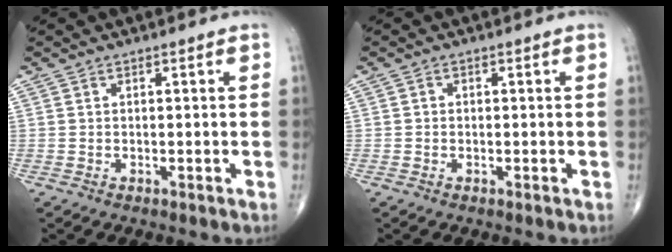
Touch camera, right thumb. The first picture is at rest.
{"total": 0.6, "force": [0.0, 0.6, 0.3], "torque": [0.000, 0.001, -0.002]}